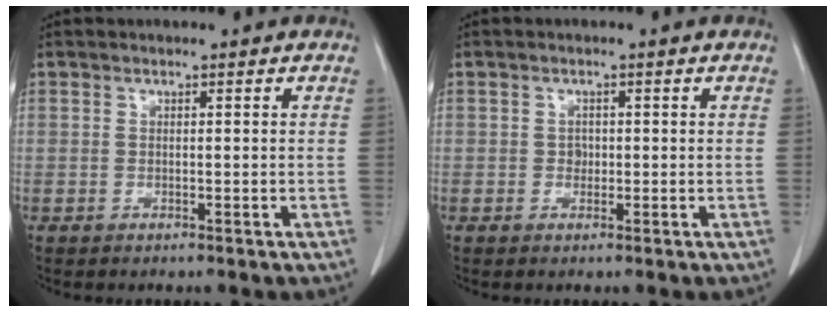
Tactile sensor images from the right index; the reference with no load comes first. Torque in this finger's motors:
{"motor_torque": [0.05, -0.04, 0.00, 0.00]}